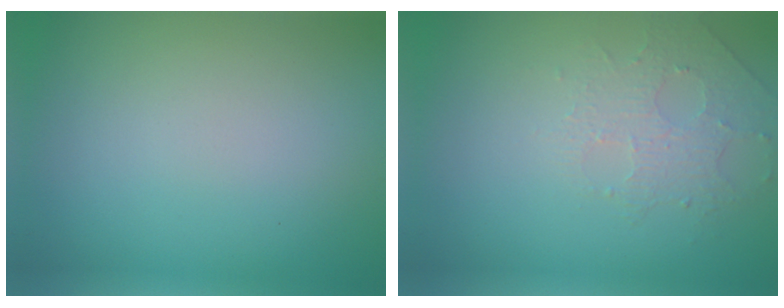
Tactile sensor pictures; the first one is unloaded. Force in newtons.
{"total": 1.6, "press": 1.2, "slide": 1.0}